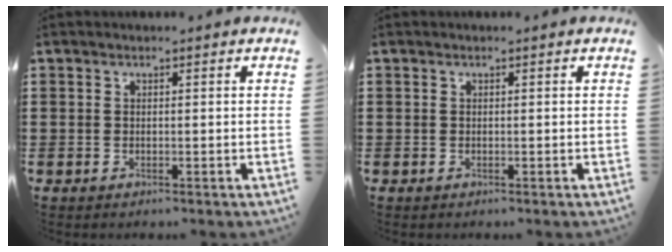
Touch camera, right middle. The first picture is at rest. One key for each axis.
{"total": 0.0}